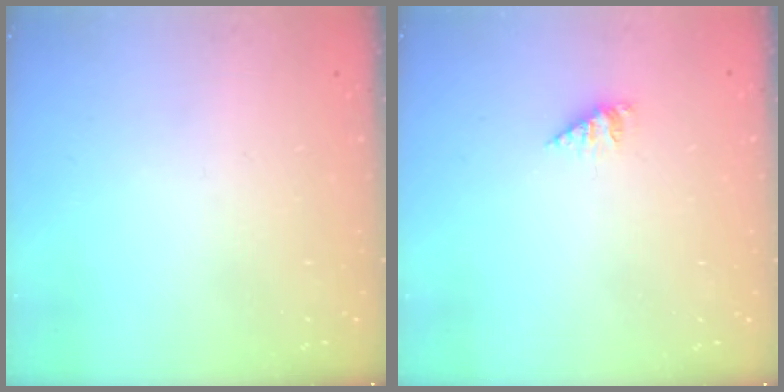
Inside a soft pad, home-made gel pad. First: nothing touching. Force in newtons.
{"total": 1.5, "press": 1.5, "slide": 0.3}